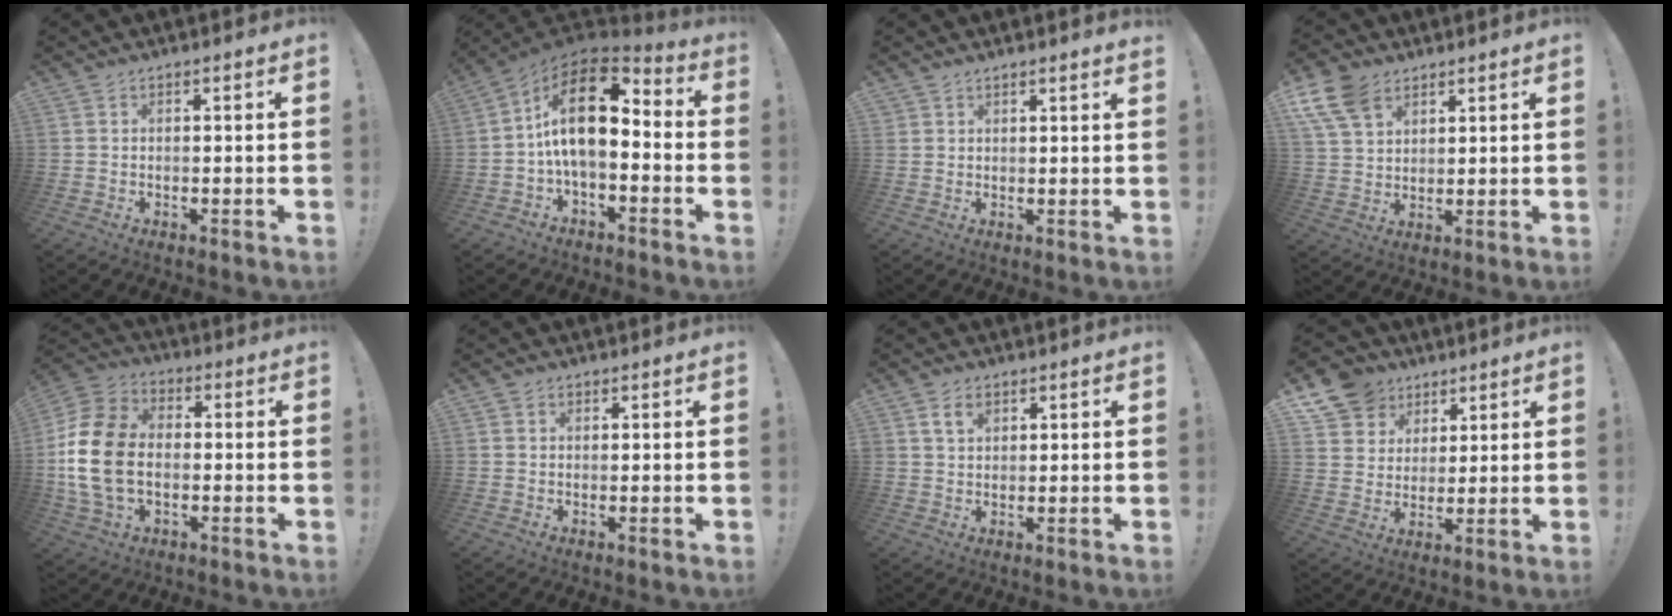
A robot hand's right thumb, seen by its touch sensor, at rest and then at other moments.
{"total": 16.6, "force": [2.3, 8.2, 14.3], "torque": [-0.255, -0.003, 0.042]}
{"total": 1.9, "force": [1.8, 0.4, 0.2], "torque": [-0.003, -0.011, 0.035]}
{"total": 11.1, "force": [6.5, 7.0, 5.7], "torque": [-0.113, -0.022, 0.128]}
{"total": 18.1, "force": [-1.5, 12.6, 12.9], "torque": [-0.246, 0.023, -0.020]}
{"total": 0.8, "force": [0.4, 0.7, 0.0], "torque": [0.003, 0.000, 0.008]}
{"total": 3.7, "force": [2.0, 2.2, 2.1], "torque": [-0.028, -0.003, 0.034]}
{"total": 11.1, "force": [6.5, 8.7, 2.3], "torque": [-0.038, -0.045, 0.131]}